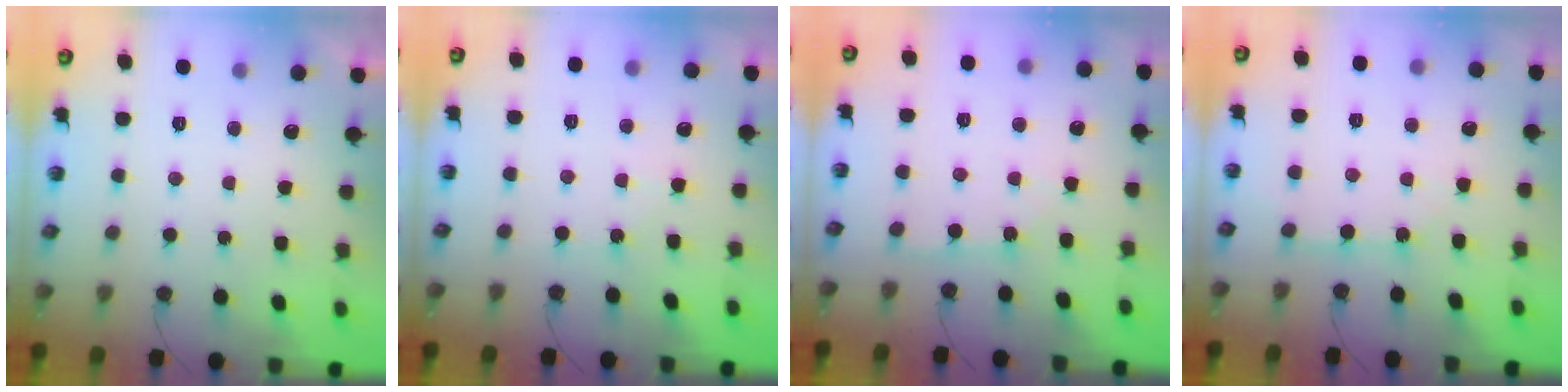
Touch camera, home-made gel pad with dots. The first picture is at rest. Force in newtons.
{"total": 3.3, "press": 3.2, "slide": 0.5}
{"total": 2.3, "press": 2.3, "slide": 0.2}
{"total": 5.3, "press": 5.3, "slide": 0.4}